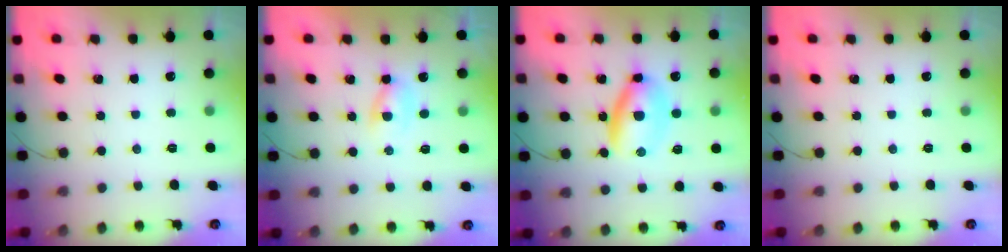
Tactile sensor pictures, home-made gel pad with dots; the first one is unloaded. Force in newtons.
{"total": 1.9, "press": 1.6, "slide": 1.0}
{"total": 6.3, "press": 6.1, "slide": 1.3}
{"total": 0.0}